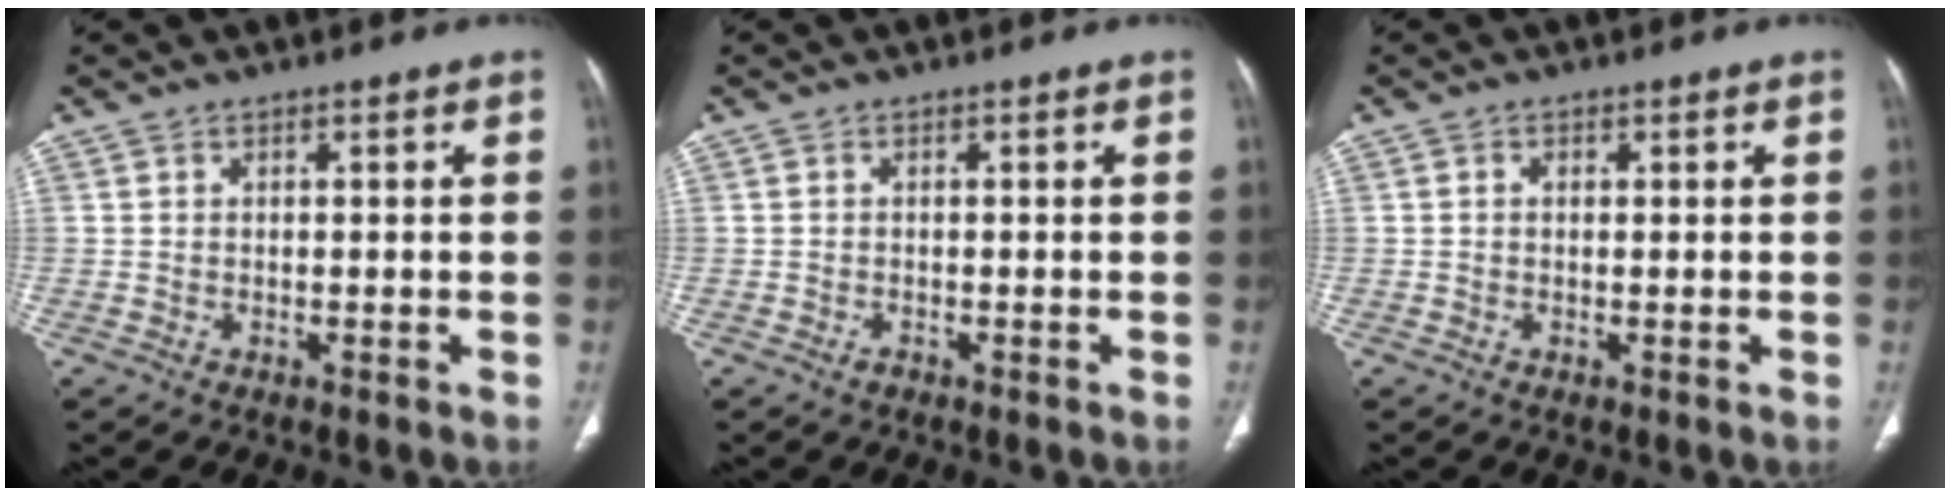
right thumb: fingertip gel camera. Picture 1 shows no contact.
{"total": 0.7, "force": [-0.5, 0.4, 0.3], "torque": [-0.005, 0.001, -0.009]}
{"total": 0.8, "force": [0.1, 0.6, 0.5], "torque": [-0.008, 0.000, 0.001]}